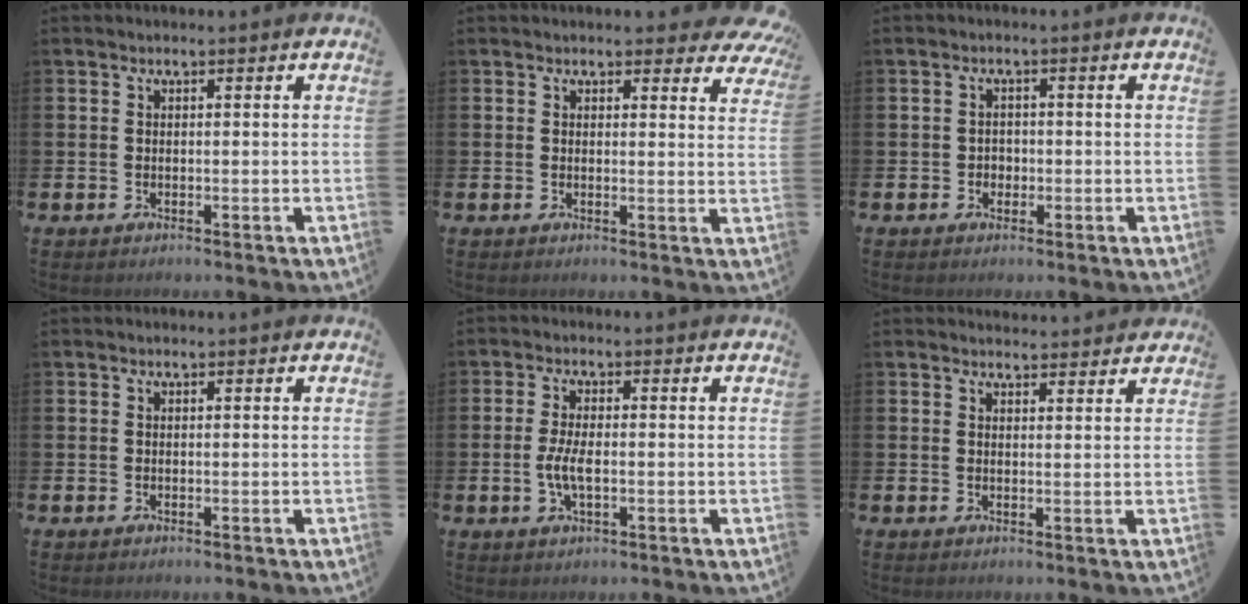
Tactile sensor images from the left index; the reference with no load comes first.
{"total": 2.7, "force": [2.4, 1.0, 0.4], "torque": [0.007, -0.012, 0.038]}
{"total": 1.6, "force": [-0.4, 1.5, 0.4], "torque": [0.003, -0.001, -0.014]}
{"total": 0.0}
{"total": 3.9, "force": [-0.6, 1.5, 3.5], "torque": [-0.062, -0.002, -0.015]}
{"total": 2.4, "force": [2.4, 0.6, 0.0], "torque": [0.011, -0.016, 0.040]}